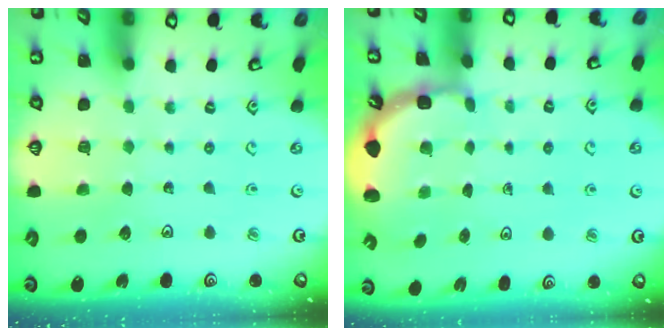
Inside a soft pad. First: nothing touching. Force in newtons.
{"total": 2.0, "press": 1.8, "slide": 0.9}